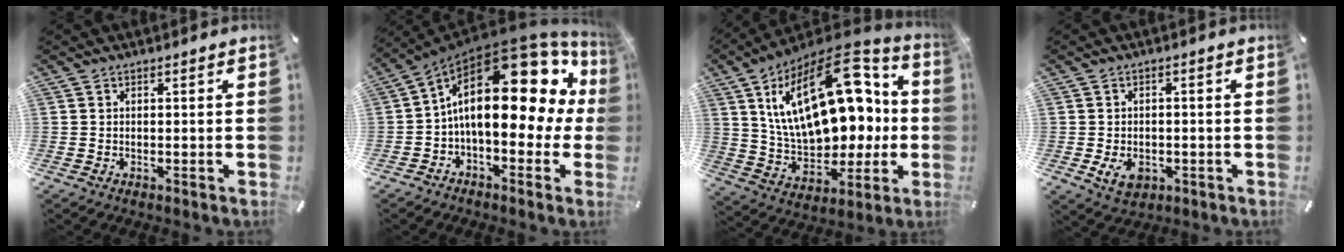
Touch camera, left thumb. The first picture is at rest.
{"total": 23.4, "force": [4.7, 11.9, 19.7], "torque": [-0.319, -0.042, 0.080]}
{"total": 27.4, "force": [7.8, 16.0, 20.9], "torque": [-0.354, -0.034, 0.145]}
{"total": 5.0, "force": [-1.6, 3.6, 3.1], "torque": [-0.063, -0.001, -0.032]}